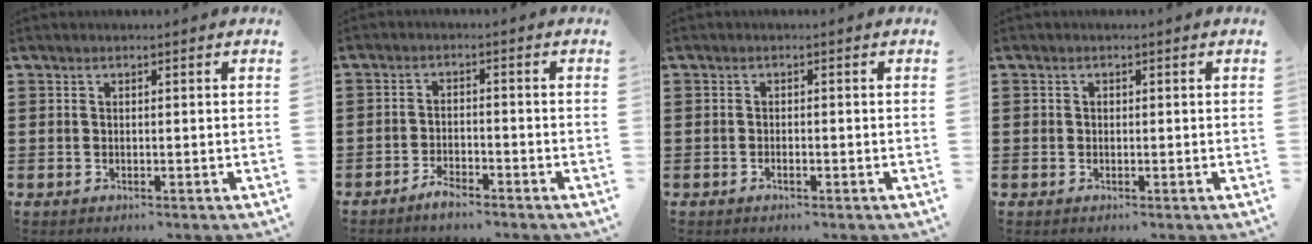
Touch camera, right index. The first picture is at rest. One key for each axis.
{"total": 2.5, "fx": -2.4, "fy": 0.5, "fz": 0.7, "tx": -0.015, "ty": 0.007, "tz": -0.047}
{"total": 0.9, "fx": -0.6, "fy": 0.2, "fz": 0.6, "tx": -0.015, "ty": -0.006, "tz": -0.009}
{"total": 0.6, "fx": -0.1, "fy": 0.6, "fz": 0.2, "tx": -0.005, "ty": 0.004, "tz": -0.003}